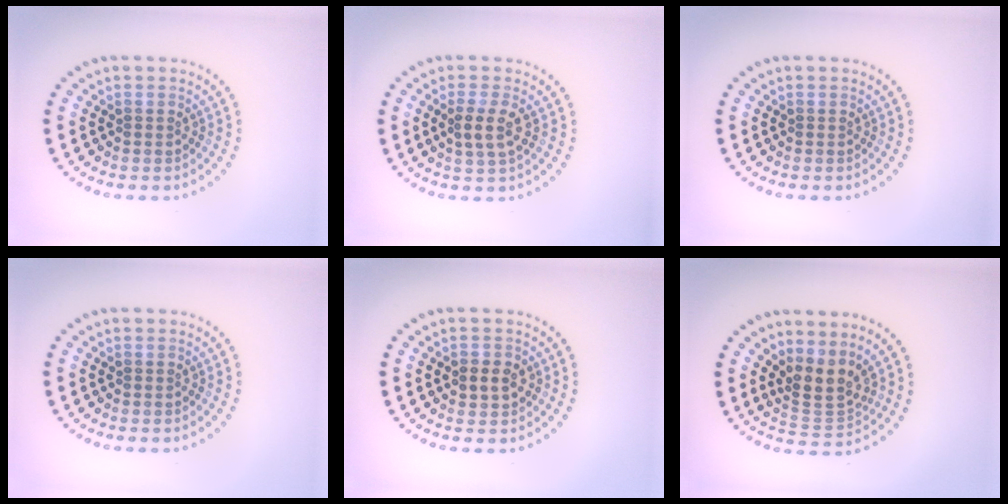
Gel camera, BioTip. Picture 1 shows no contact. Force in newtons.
{"total": 2.2, "press": 2.1, "slide": 0.6}
{"total": 0.0}
{"total": 0.0}
{"total": 2.1, "press": 2.1, "slide": 0.2}
{"total": 3.2, "press": 2.4, "slide": 2.2}